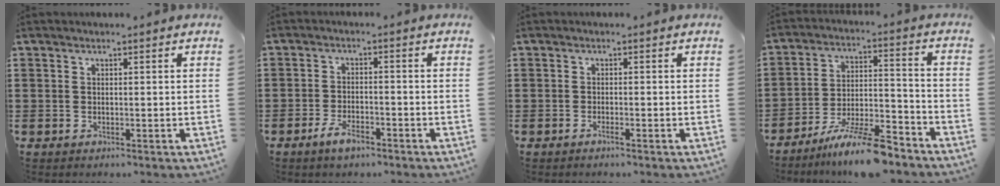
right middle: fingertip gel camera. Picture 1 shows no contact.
{"total": 3.9, "force": [-2.6, 1.3, 2.6], "torque": [-0.058, 0.000, -0.052]}
{"total": 1.0, "force": [-0.7, 0.0, 0.7], "torque": [-0.012, -0.003, -0.013]}
{"total": 10.6, "force": [-8.9, 1.0, 5.8], "torque": [-0.097, 0.015, -0.165]}